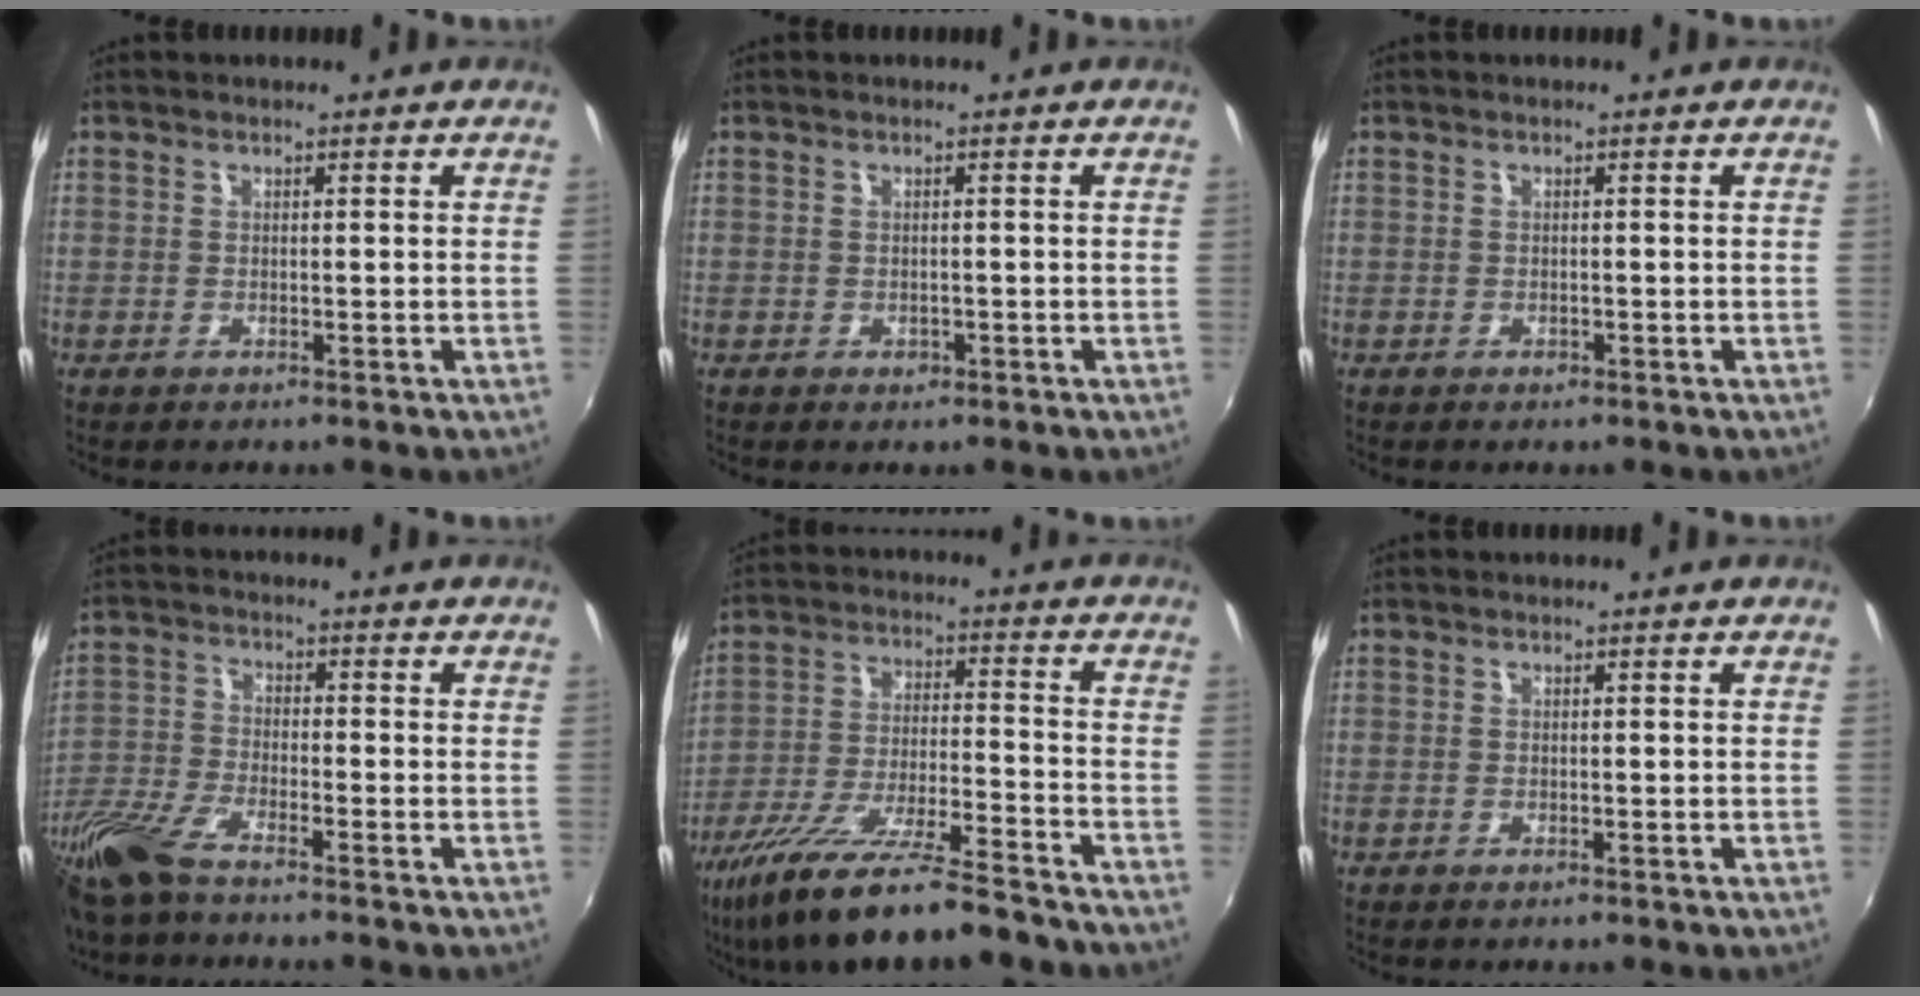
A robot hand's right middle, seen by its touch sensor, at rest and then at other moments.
{"total": 1.1, "force": [-0.5, 0.9, 0.3], "torque": [-0.007, -0.004, -0.006]}
{"total": 0.6, "force": [-0.4, 0.5, 0.1], "torque": [-0.003, -0.003, -0.006]}
{"total": 11.4, "force": [-8.8, 2.8, 6.6], "torque": [-0.160, -0.022, -0.184]}
{"total": 19.1, "force": [-15.5, 2.8, 10.9], "torque": [-0.214, -0.040, -0.259]}
{"total": 0.0}